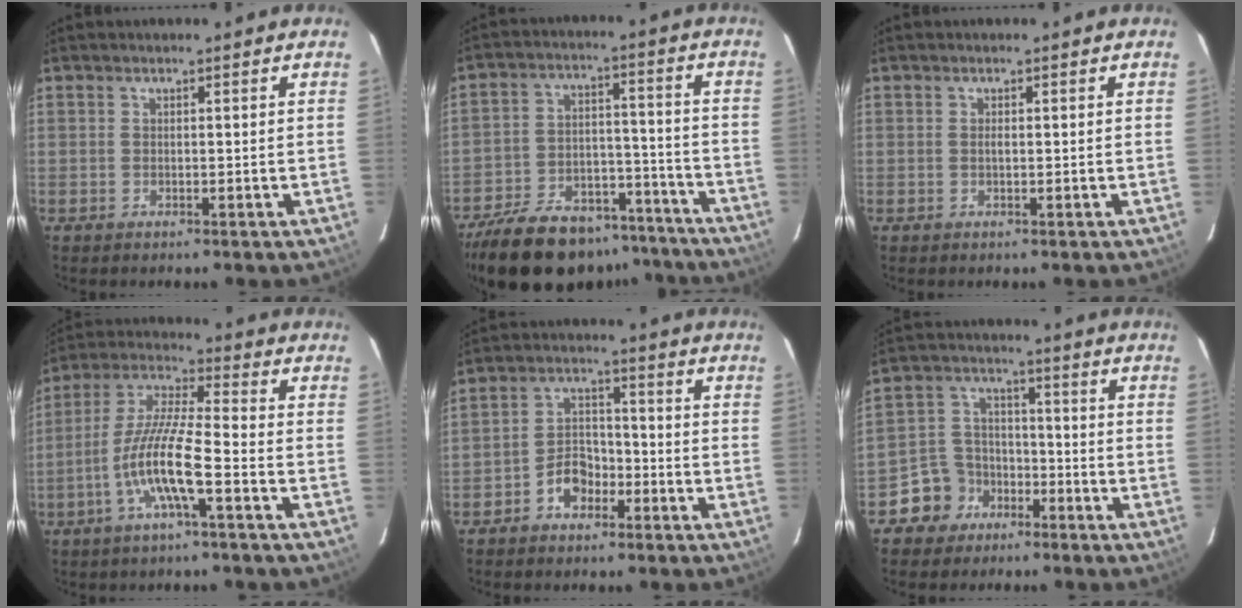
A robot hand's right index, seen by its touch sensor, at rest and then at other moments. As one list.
[{"total": 24.3, "force": [-19.5, 10.2, 10.2], "torque": [-0.213, 0.019, -0.274]}, {"total": 0.6, "force": [0.0, 0.2, 0.5], "torque": [-0.011, 0.001, -0.001]}, {"total": 11.1, "force": [-4.4, 0.9, 10.2], "torque": [-0.213, 0.001, -0.088]}, {"total": 6.0, "force": [-3.5, 3.9, 2.8], "torque": [-0.055, 0.023, -0.055]}, {"total": 8.1, "force": [-5.0, 6.4, 0.7], "torque": [-0.031, 0.036, -0.085]}]